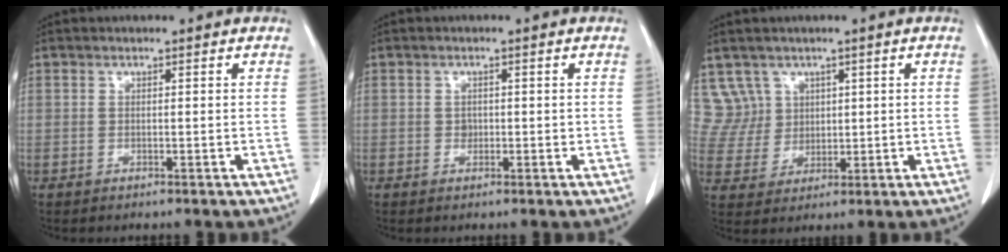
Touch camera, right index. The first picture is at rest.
{"total": 1.2, "force": [0.0, 1.0, 0.6], "torque": [-0.009, 0.002, 0.001]}
{"total": 6.1, "force": [3.3, 5.2, -0.5], "torque": [0.015, 0.014, 0.073]}